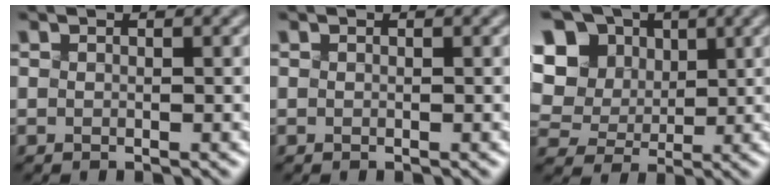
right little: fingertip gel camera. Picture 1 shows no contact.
{"total": 0.0}
{"total": 12.2, "force": [4.3, 9.6, 6.2], "torque": [-0.133, 0.032, 0.075]}